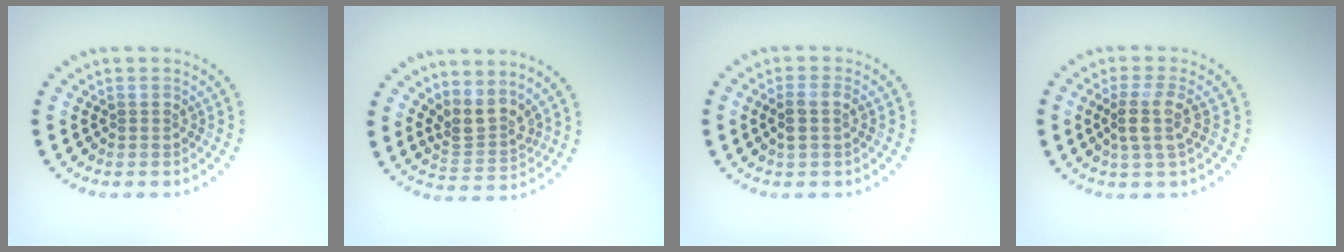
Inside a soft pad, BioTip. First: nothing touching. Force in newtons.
{"total": 3.0, "press": 2.3, "slide": 1.9}
{"total": 1.9, "press": 1.7, "slide": 0.9}
{"total": 2.9, "press": 2.2, "slide": 1.8}